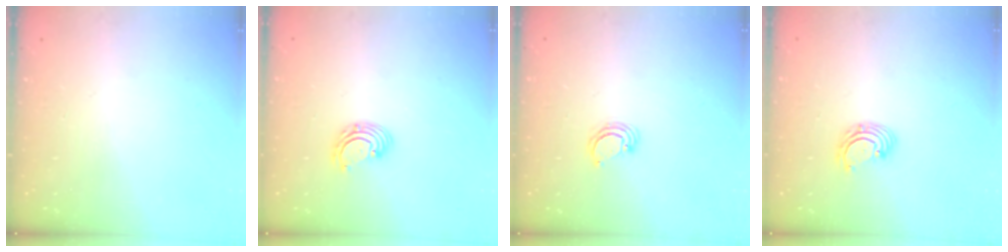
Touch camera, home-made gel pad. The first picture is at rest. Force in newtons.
{"total": 2.7, "press": 2.7, "slide": 0.1}
{"total": 2.7, "press": 2.7, "slide": 0.2}
{"total": 2.9, "press": 2.9, "slide": 0.3}